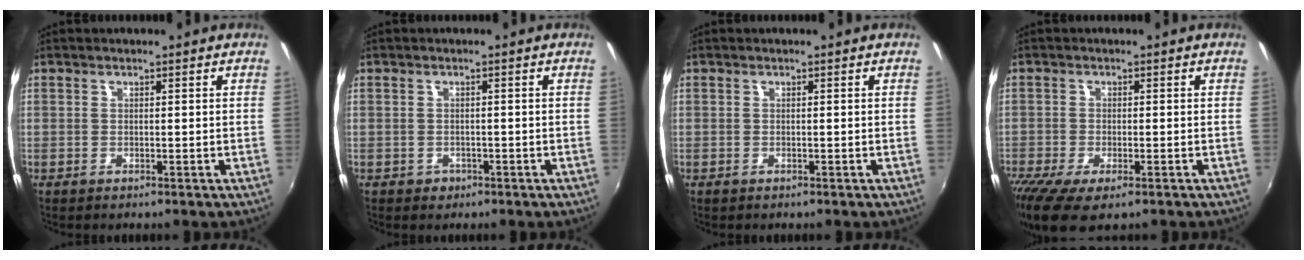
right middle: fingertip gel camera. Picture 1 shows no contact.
{"total": 1.6, "force": [-0.7, 1.4, 0.4], "torque": [-0.009, -0.003, -0.008]}
{"total": 0.7, "force": [-0.5, 0.3, 0.4], "torque": [-0.011, -0.004, -0.009]}
{"total": 9.9, "force": [-6.1, 3.4, 7.1], "torque": [-0.163, -0.047, -0.105]}